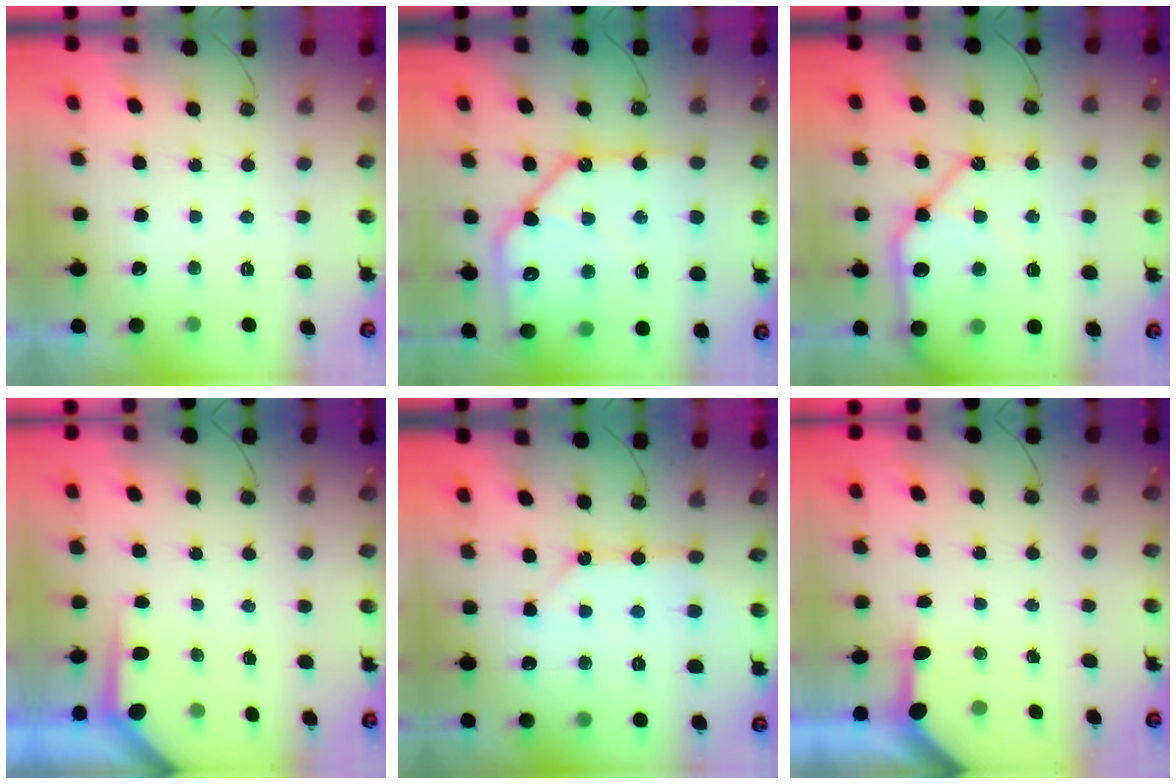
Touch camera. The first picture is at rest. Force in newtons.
{"total": 20.9, "press": 20.8, "slide": 2.3}
{"total": 17.9, "press": 17.7, "slide": 2.4}
{"total": 3.5, "press": 3.5, "slide": 0.4}
{"total": 9.3, "press": 9.3, "slide": 0.7}
{"total": 3.2, "press": 3.2, "slide": 0.4}